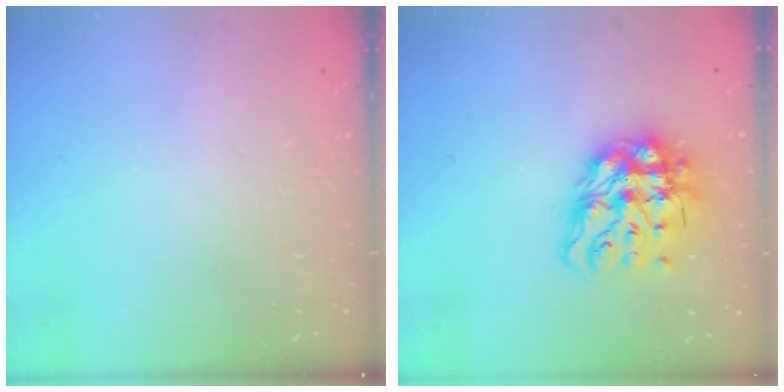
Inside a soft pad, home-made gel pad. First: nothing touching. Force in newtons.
{"total": 14.7, "press": 14.7, "slide": 1.2}